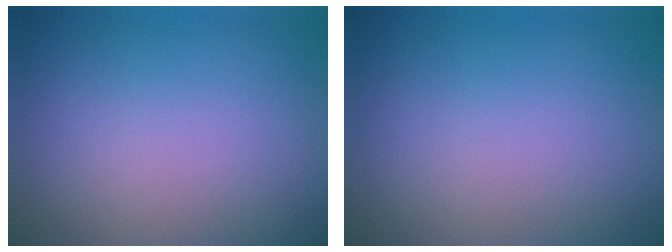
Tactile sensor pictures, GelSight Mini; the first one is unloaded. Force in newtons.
{"total": 0.0}